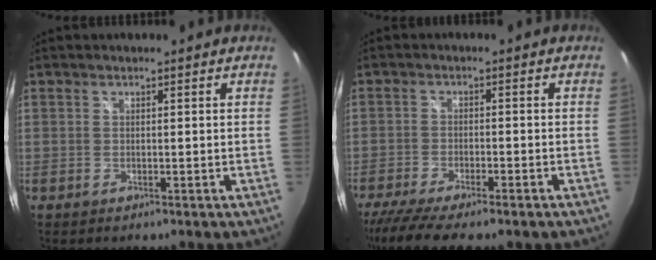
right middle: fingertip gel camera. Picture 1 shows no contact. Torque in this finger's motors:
{"motor_torque": [1.11, -1.03, 0.38, 0.12]}